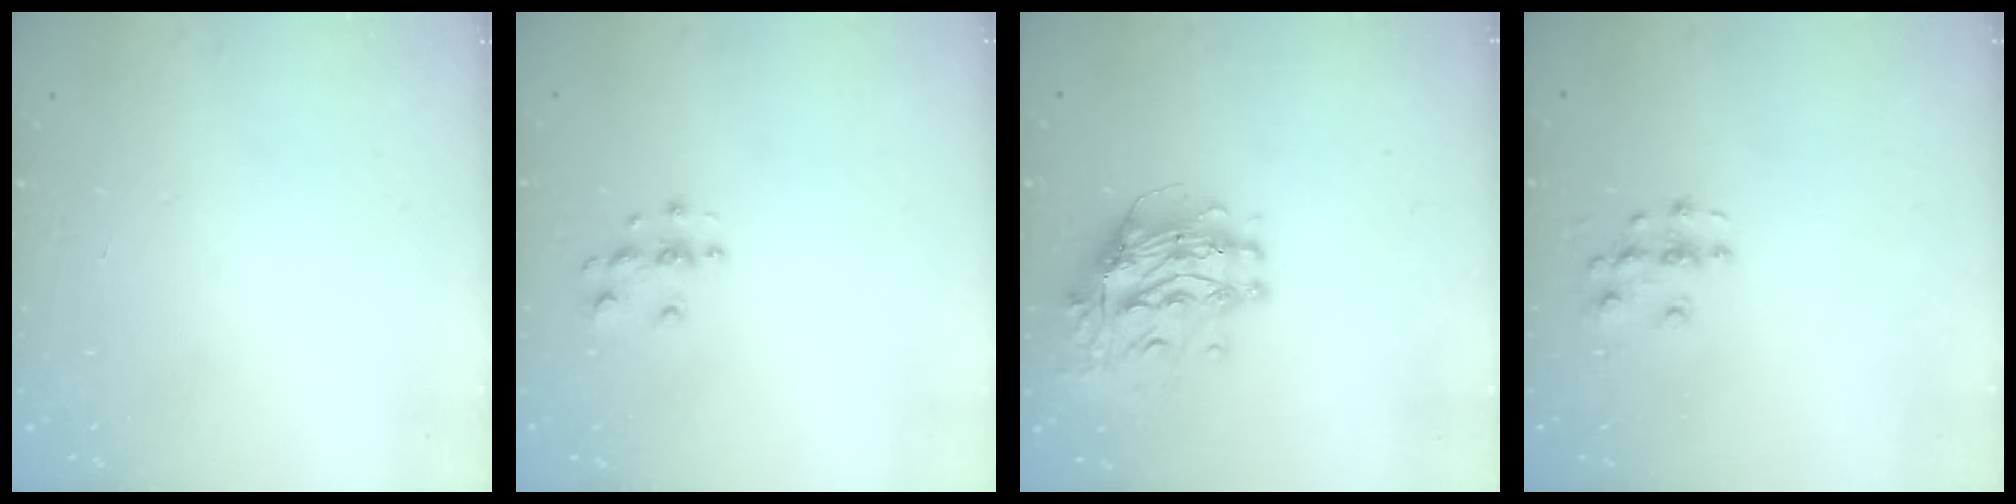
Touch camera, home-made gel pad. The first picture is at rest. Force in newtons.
{"total": 4.0, "press": 4.0, "slide": 0.5}
{"total": 13.5, "press": 13.4, "slide": 1.4}
{"total": 3.7, "press": 3.7, "slide": 0.1}